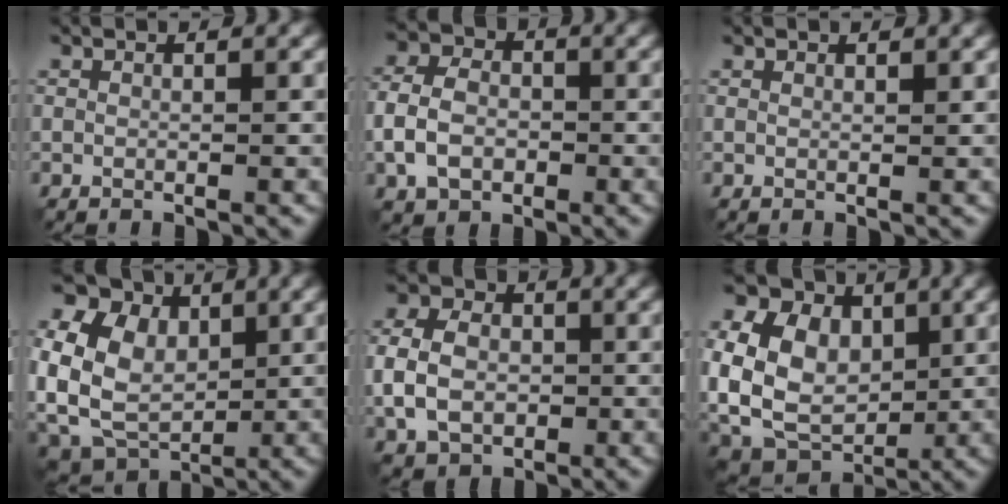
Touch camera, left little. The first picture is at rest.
{"total": 5.2, "force": [-1.5, 3.9, 3.1], "torque": [-0.067, -0.002, -0.034]}
{"total": 0.7, "force": [0.6, 0.1, 0.3], "torque": [-0.006, -0.001, 0.008]}
{"total": 15.1, "force": [3.2, 11.6, 9.1], "torque": [-0.235, 0.031, 0.045]}
{"total": 6.6, "force": [-0.9, 5.2, 4.1], "torque": [-0.087, 0.001, -0.030]}
{"total": 16.7, "force": [2.9, 13.2, 9.9], "torque": [-0.247, 0.036, 0.047]}